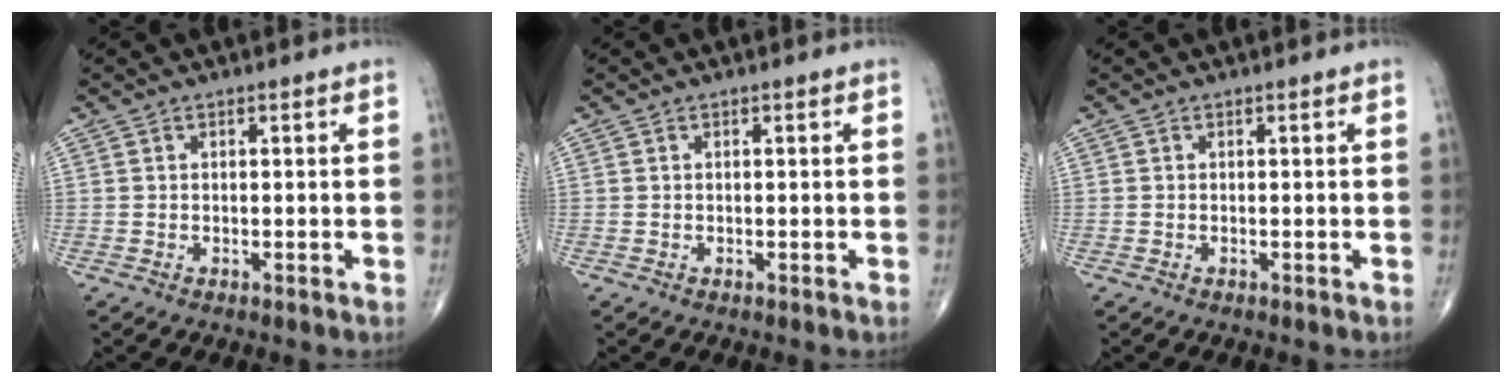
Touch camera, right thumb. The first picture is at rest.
{"total": 0.0}
{"total": 0.0}